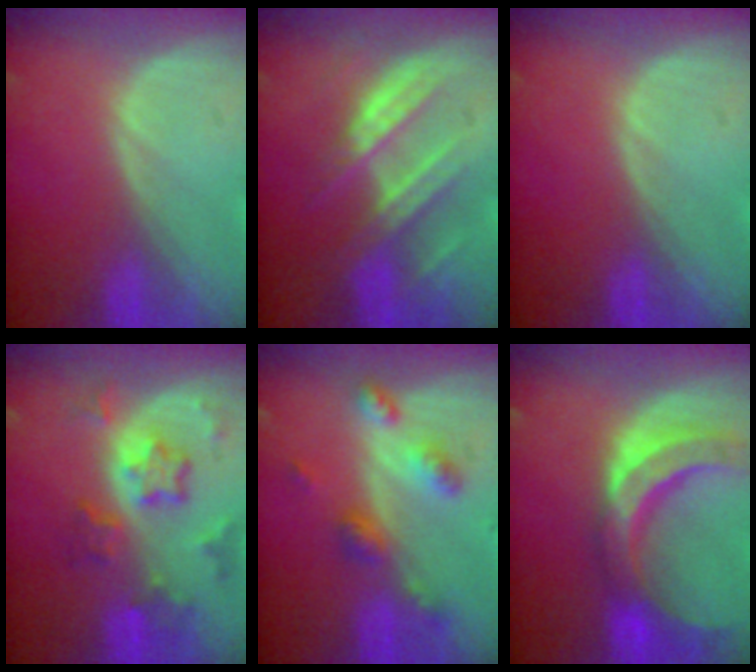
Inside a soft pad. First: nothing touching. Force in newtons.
{"total": 7.9, "press": 7.3, "slide": 2.9}
{"total": 0.0}
{"total": 7.7, "press": 6.8, "slide": 3.7}
{"total": 6.0, "press": 5.2, "slide": 3.0}
{"total": 10.9, "press": 9.4, "slide": 5.4}